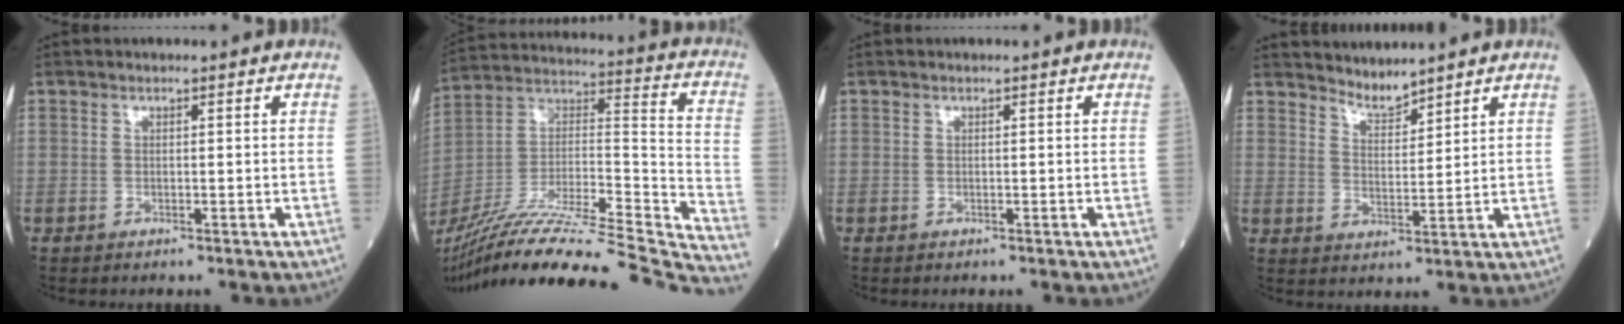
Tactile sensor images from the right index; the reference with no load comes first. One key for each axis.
{"total": 35.2, "fx": -31.1, "fy": 1.1, "fz": 16.5, "tx": -0.229, "ty": -0.036, "tz": -0.477}
{"total": 0.0}
{"total": 3.6, "fx": 3.6, "fy": 0.1, "fz": 0.2, "tx": -0.008, "ty": 0.000, "tz": 0.074}